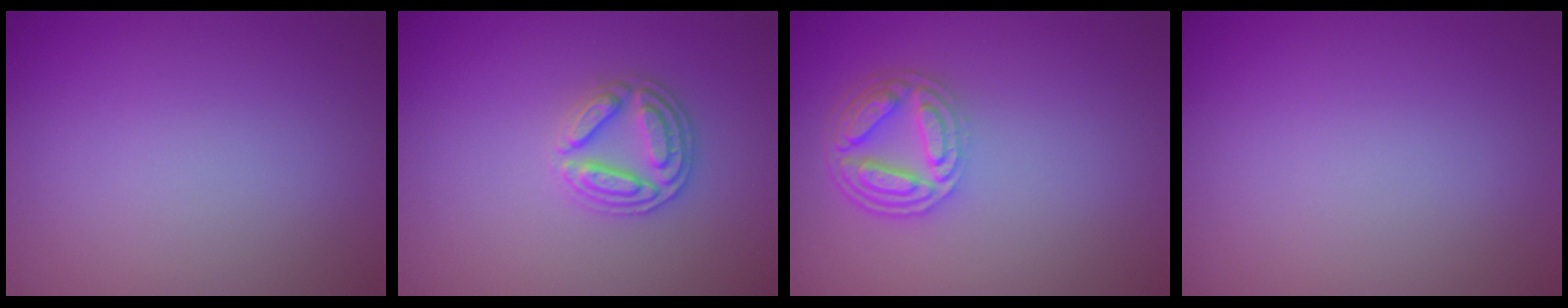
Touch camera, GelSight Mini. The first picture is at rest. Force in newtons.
{"total": 2.8, "press": 2.8, "slide": 0.3}
{"total": 4.6, "press": 3.6, "slide": 2.9}
{"total": 0.0}